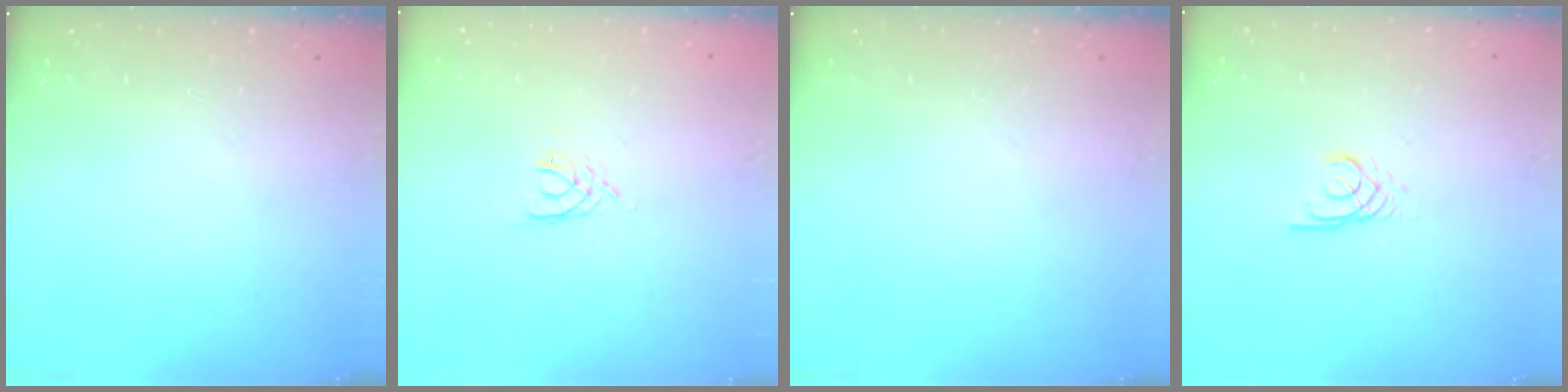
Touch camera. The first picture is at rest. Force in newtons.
{"total": 2.4, "press": 2.3, "slide": 0.4}
{"total": 0.0}
{"total": 2.4, "press": 2.4, "slide": 0.3}